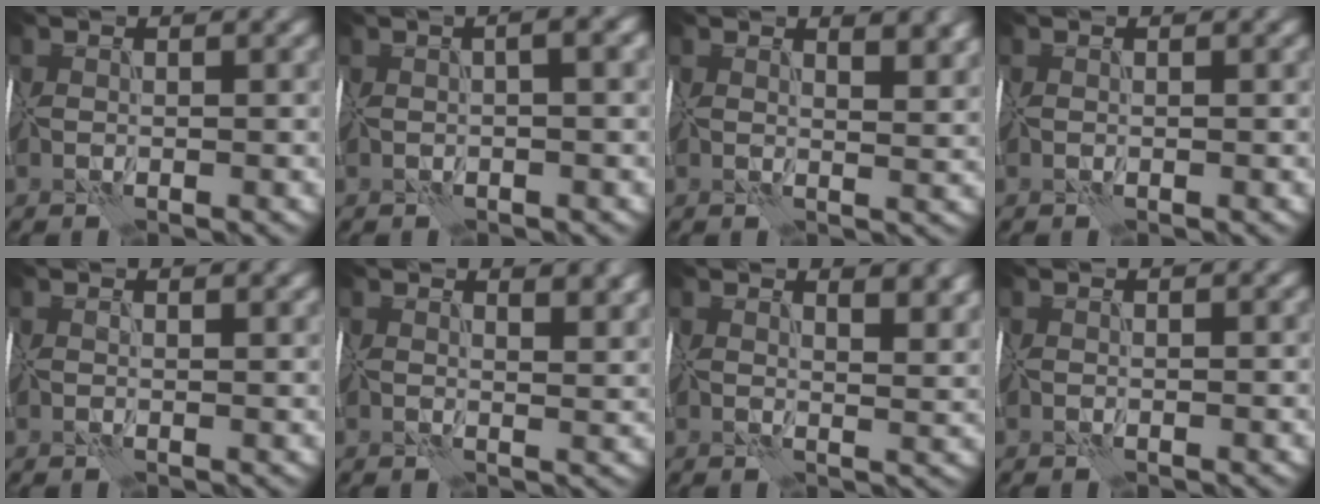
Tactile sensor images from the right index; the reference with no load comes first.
{"total": 5.0, "force": [1.5, 2.1, 4.3], "torque": [-0.030, 0.027, -0.006]}
{"total": 5.1, "force": [2.9, 2.1, 3.6], "torque": [-0.030, 0.005, 0.041]}
{"total": 0.0}
{"total": 1.1, "force": [0.8, 0.4, 0.7], "torque": [-0.010, 0.000, 0.014]}
{"total": 4.3, "force": [2.6, 1.8, 3.0], "torque": [-0.027, 0.005, 0.035]}
{"total": 5.7, "force": [3.2, 2.4, 4.0], "torque": [-0.034, 0.007, 0.043]}
{"total": 0.0}